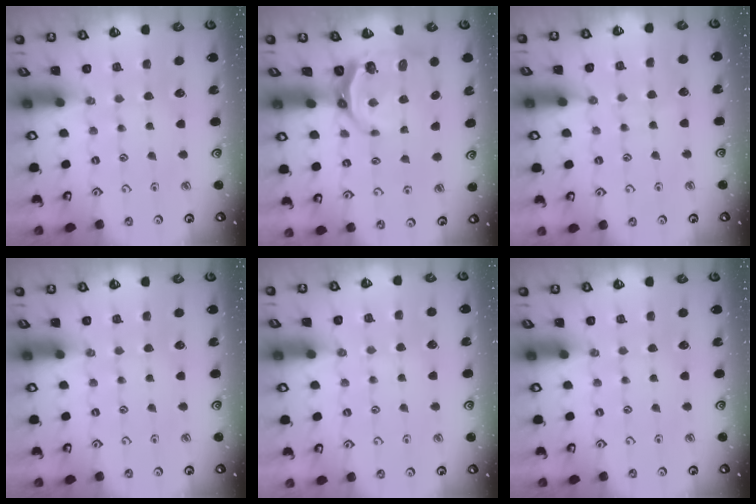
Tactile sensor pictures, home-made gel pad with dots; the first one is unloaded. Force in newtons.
{"total": 6.4, "press": 5.5, "slide": 3.3}
{"total": 6.3, "press": 6.2, "slide": 0.5}
{"total": 0.0}
{"total": 4.7, "press": 4.6, "slide": 0.6}
{"total": 0.0}